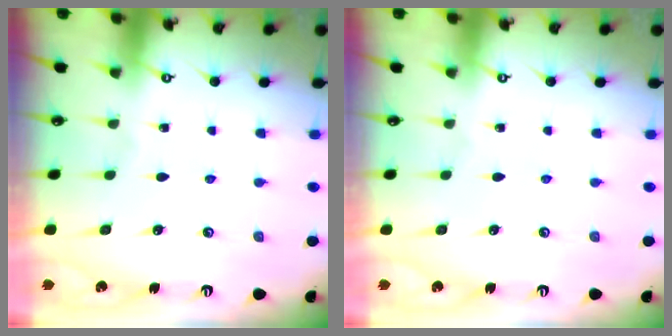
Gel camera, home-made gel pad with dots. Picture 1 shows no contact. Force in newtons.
{"total": 0.0}